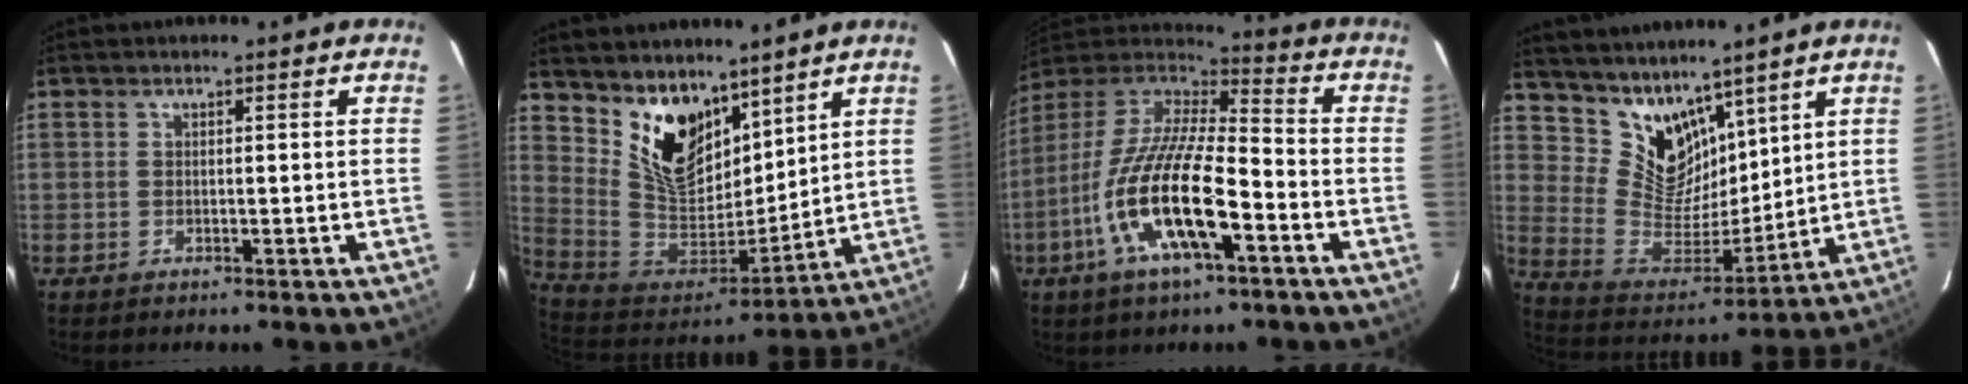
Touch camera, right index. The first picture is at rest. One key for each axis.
{"total": 15.7, "fx": 10.5, "fy": 8.5, "fz": 7.9, "tx": -0.161, "ty": -0.001, "tz": 0.214}
{"total": 19.4, "fx": -7.6, "fy": 5.5, "fz": 17.0, "tx": -0.333, "ty": -0.023, "tz": -0.150}
{"total": 13.0, "fx": 10.0, "fy": 7.2, "fz": 4.2, "tx": -0.086, "ty": -0.006, "tz": 0.206}